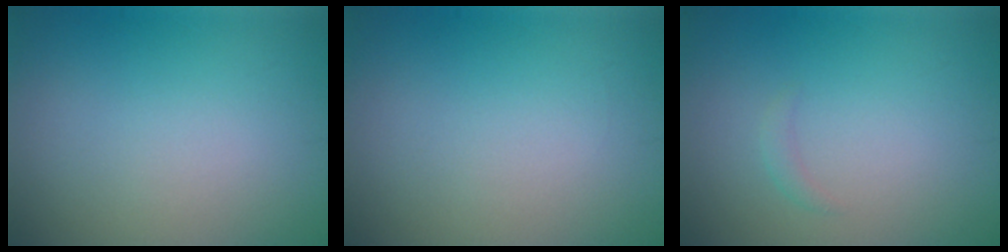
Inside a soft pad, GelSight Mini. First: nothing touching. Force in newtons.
{"total": 0.0}
{"total": 0.7, "press": 0.7, "slide": 0.0}